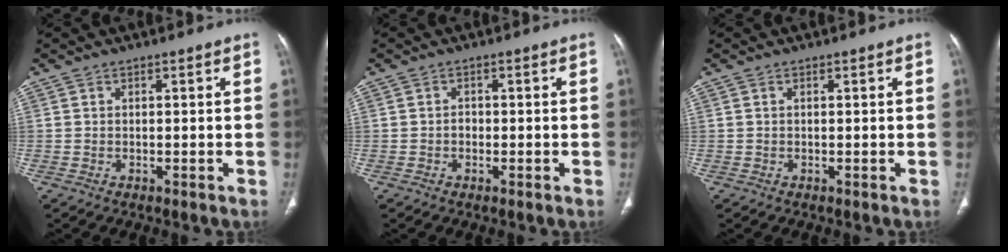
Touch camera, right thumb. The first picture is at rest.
{"total": 1.1, "force": [-0.4, 0.9, 0.5], "torque": [-0.003, 0.005, -0.009]}
{"total": 0.0}